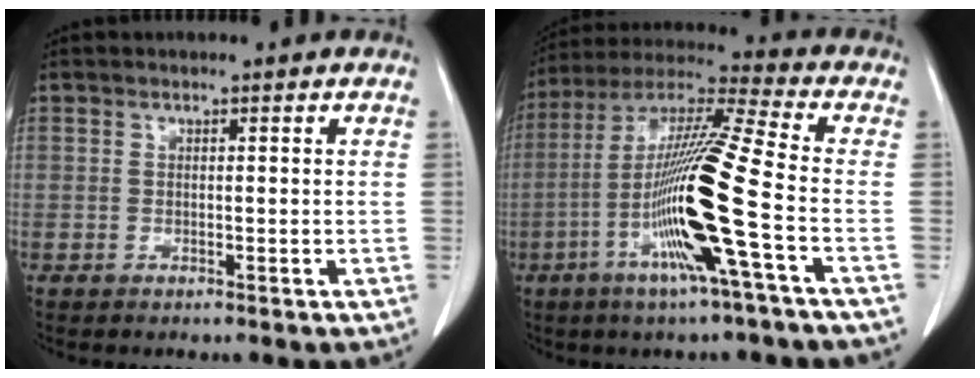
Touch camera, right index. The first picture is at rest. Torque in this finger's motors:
{"motor_torque": [2.14, 0.00, 1.02, 0.21]}